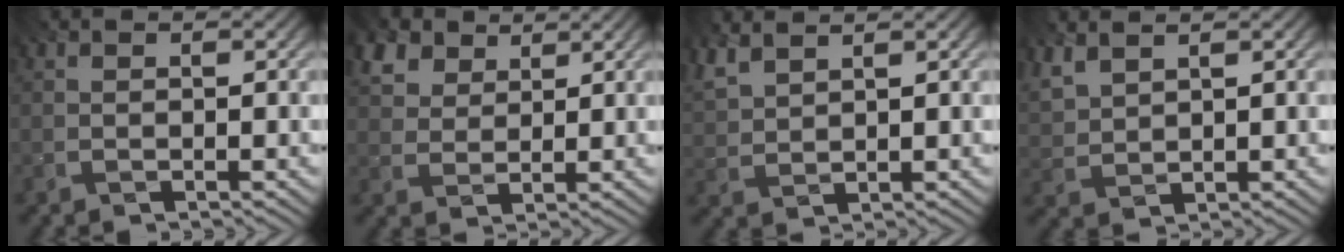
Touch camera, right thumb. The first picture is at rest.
{"total": 5.7, "force": [3.7, 3.5, 2.5], "torque": [-0.076, 0.007, 0.072]}
{"total": 4.2, "force": [3.3, 1.5, 2.2], "torque": [-0.064, 0.005, 0.065]}
{"total": 3.9, "force": [2.9, 1.7, 2.0], "torque": [-0.059, 0.002, 0.059]}